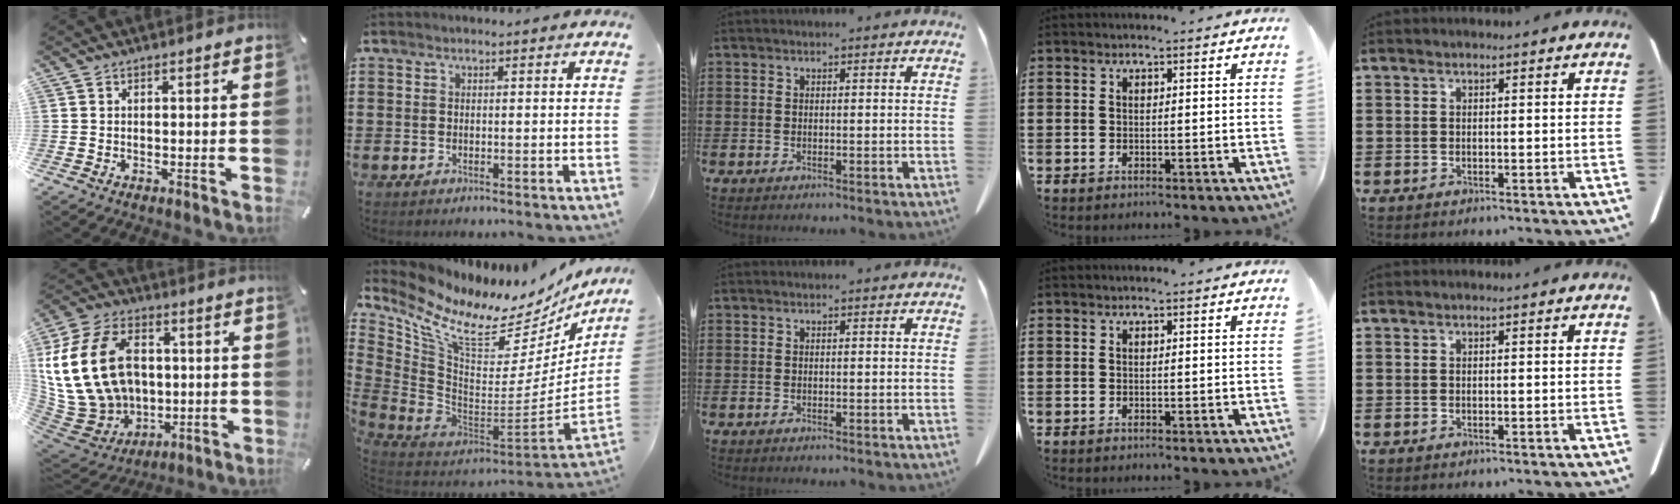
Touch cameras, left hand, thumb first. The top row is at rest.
{"thumb": {"total": 23.3, "force": [3.1, 17.6, 15.0], "torque": [-0.315, -0.003, 0.063]}, "index": {"total": 11.0, "force": [8.0, 4.2, 6.3], "torque": [-0.147, -0.072, 0.137]}}